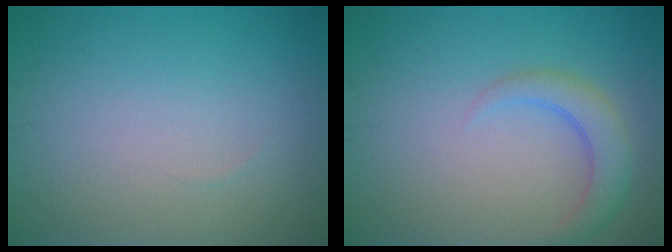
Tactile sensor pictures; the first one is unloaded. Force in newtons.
{"total": 2.8, "press": 2.8, "slide": 0.3}